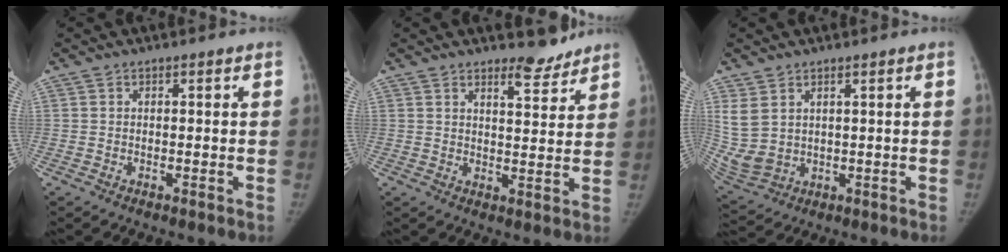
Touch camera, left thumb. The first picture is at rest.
{"total": 4.9, "force": [4.3, 1.5, 1.8], "torque": [-0.009, -0.037, 0.066]}
{"total": 8.1, "force": [2.8, 5.5, 5.2], "torque": [-0.113, -0.012, 0.077]}